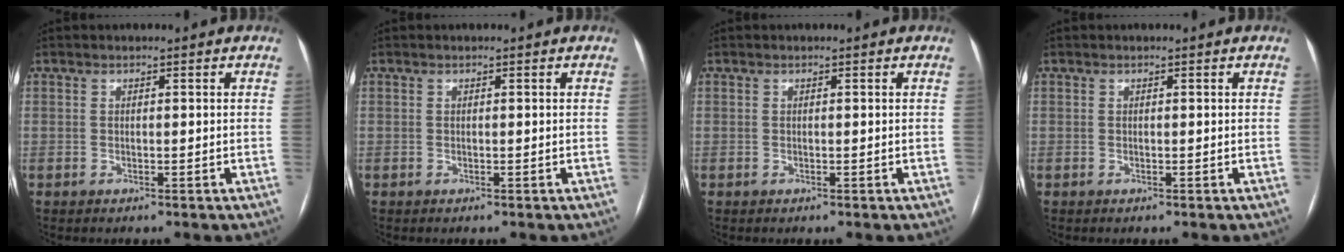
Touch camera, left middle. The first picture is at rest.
{"total": 0.0}
{"total": 0.0}
{"total": 0.0}